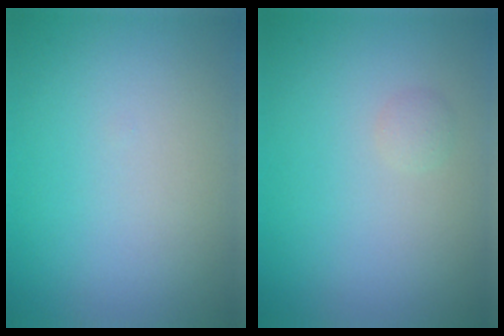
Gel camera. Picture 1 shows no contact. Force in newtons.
{"total": 0.7, "press": 0.7, "slide": 0.0}